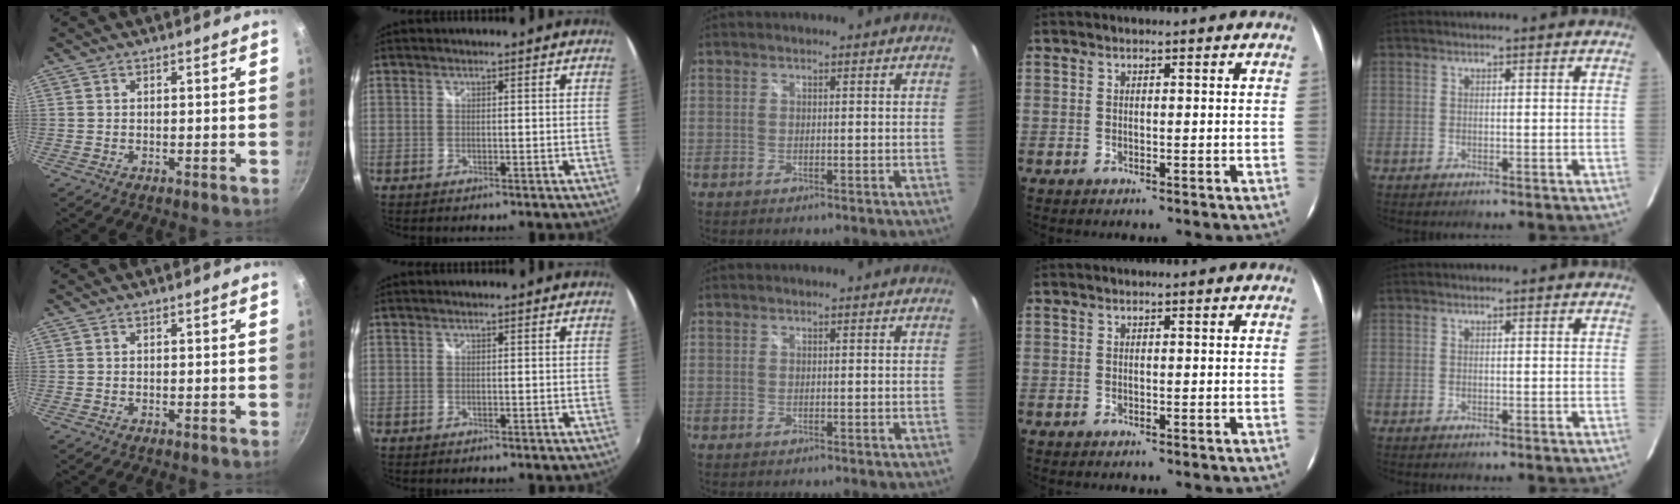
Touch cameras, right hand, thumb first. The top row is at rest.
{}